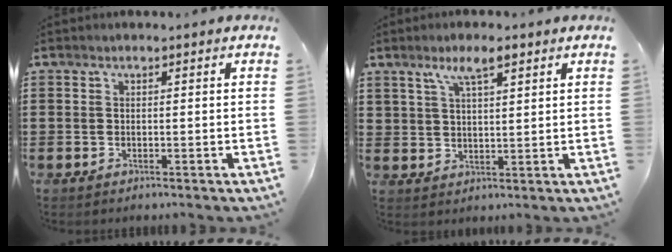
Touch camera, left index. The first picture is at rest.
{"total": 4.9, "force": [3.1, 2.0, 3.2], "torque": [-0.054, 0.001, 0.051]}